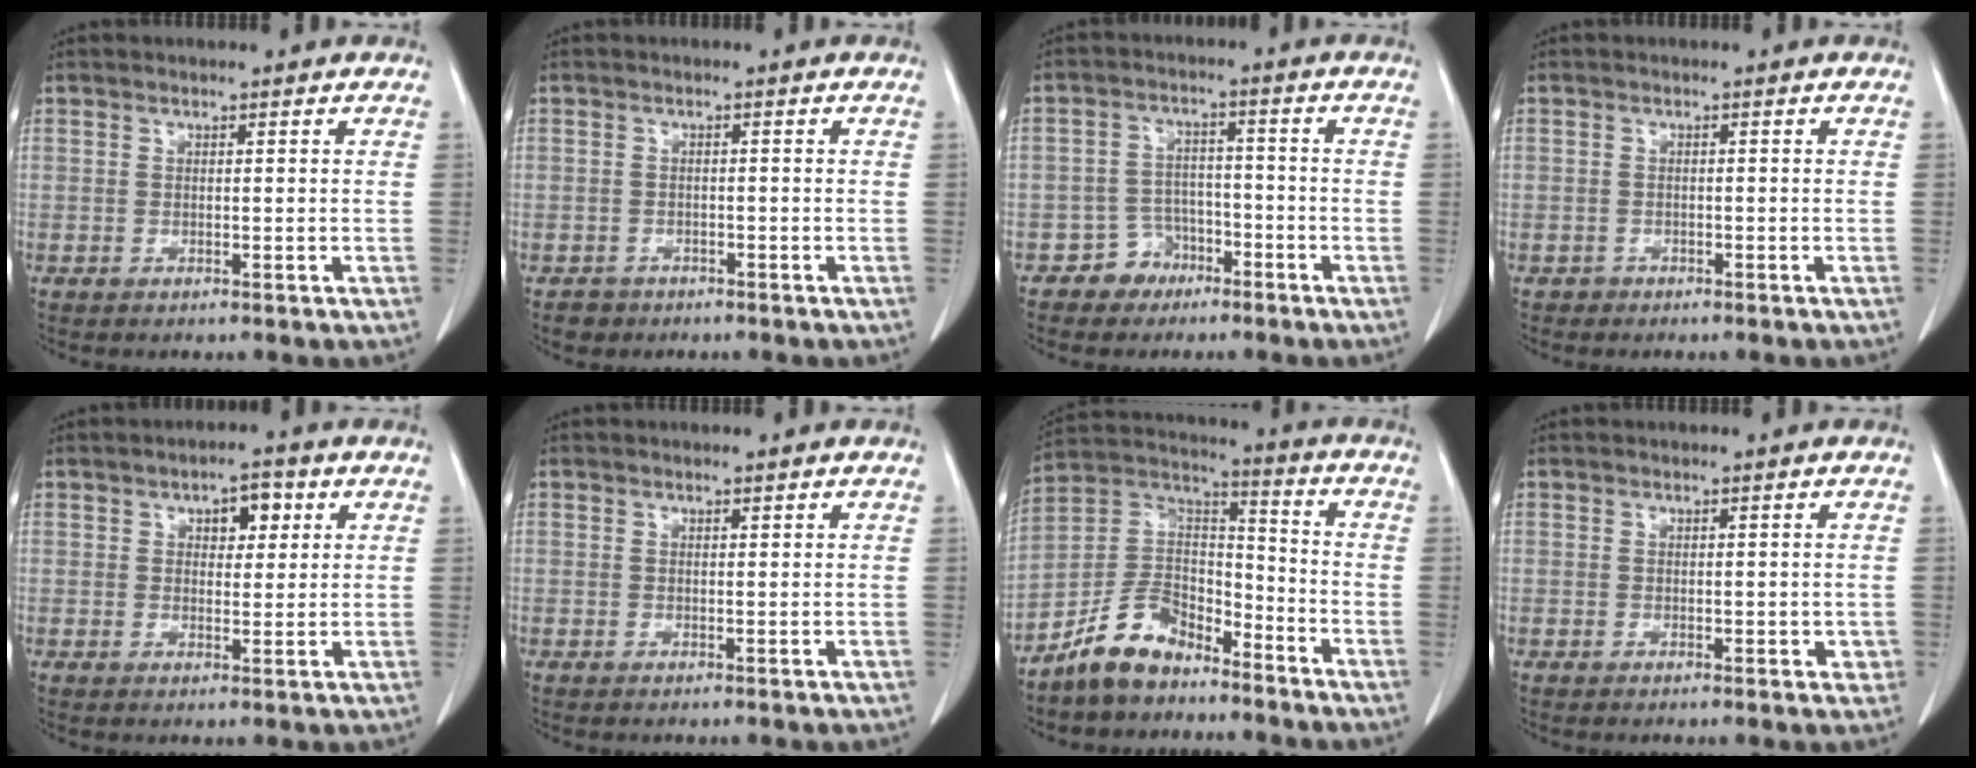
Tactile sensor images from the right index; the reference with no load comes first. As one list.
[{"total": 1.9, "force": [-1.3, 1.4, -0.1], "torque": [-0.004, 0.006, -0.021]}, {"total": 4.8, "force": [-3.1, 3.7, 0.3], "torque": [0.002, 0.015, -0.048]}, {"total": 1.1, "force": [-0.7, 0.7, -0.3], "torque": [-0.001, 0.005, -0.017]}, {"total": 4.1, "force": [1.8, 2.1, 3.1], "torque": [-0.041, 0.009, 0.025]}, {"total": 0.0}, {"total": 10.6, "force": [-8.2, 5.2, 4.4], "torque": [-0.094, 0.031, -0.159]}, {"total": 1.9, "force": [-0.1, 1.2, 1.4], "torque": [-0.008, 0.003, 0.001]}]